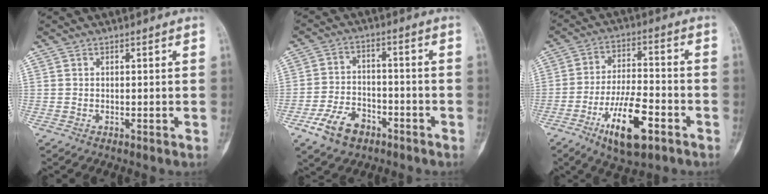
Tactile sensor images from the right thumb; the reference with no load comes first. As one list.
[{"total": 8.9, "force": [-5.1, 5.5, 4.8], "torque": [-0.073, 0.032, -0.090]}, {"total": 13.5, "force": [-6.4, 5.0, 10.8], "torque": [-0.182, 0.027, -0.107]}]